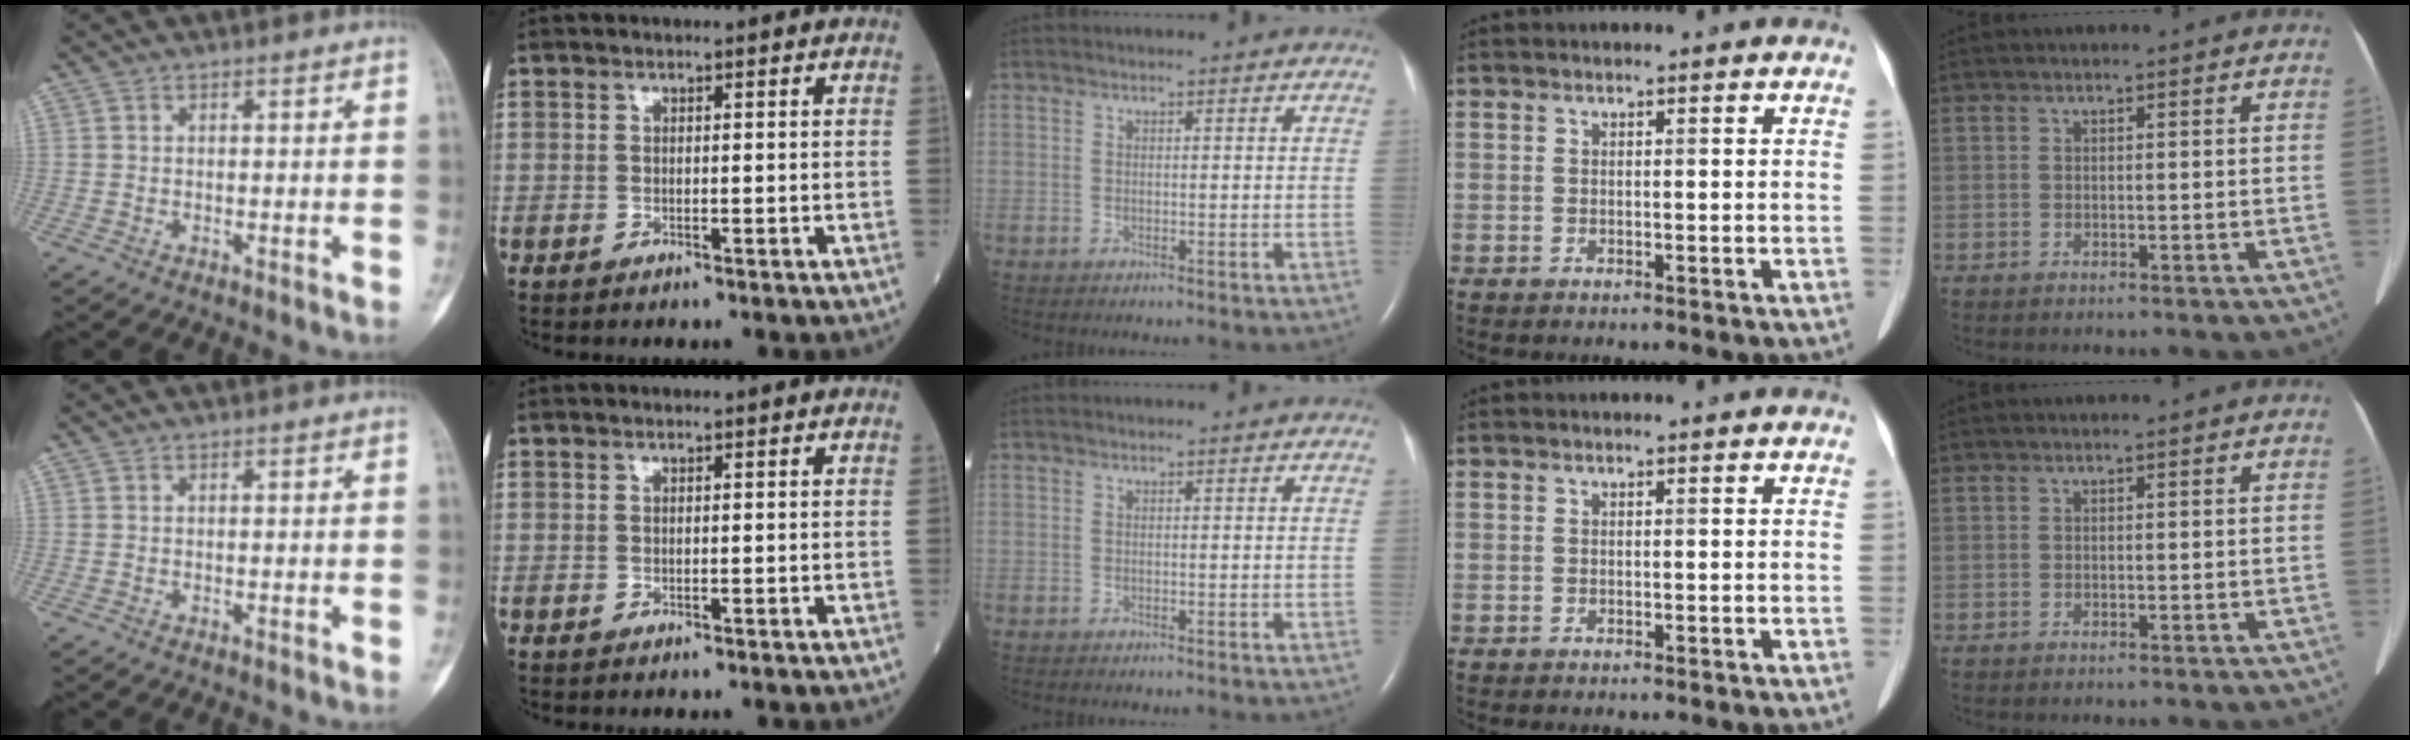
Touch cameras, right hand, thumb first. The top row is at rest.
{}